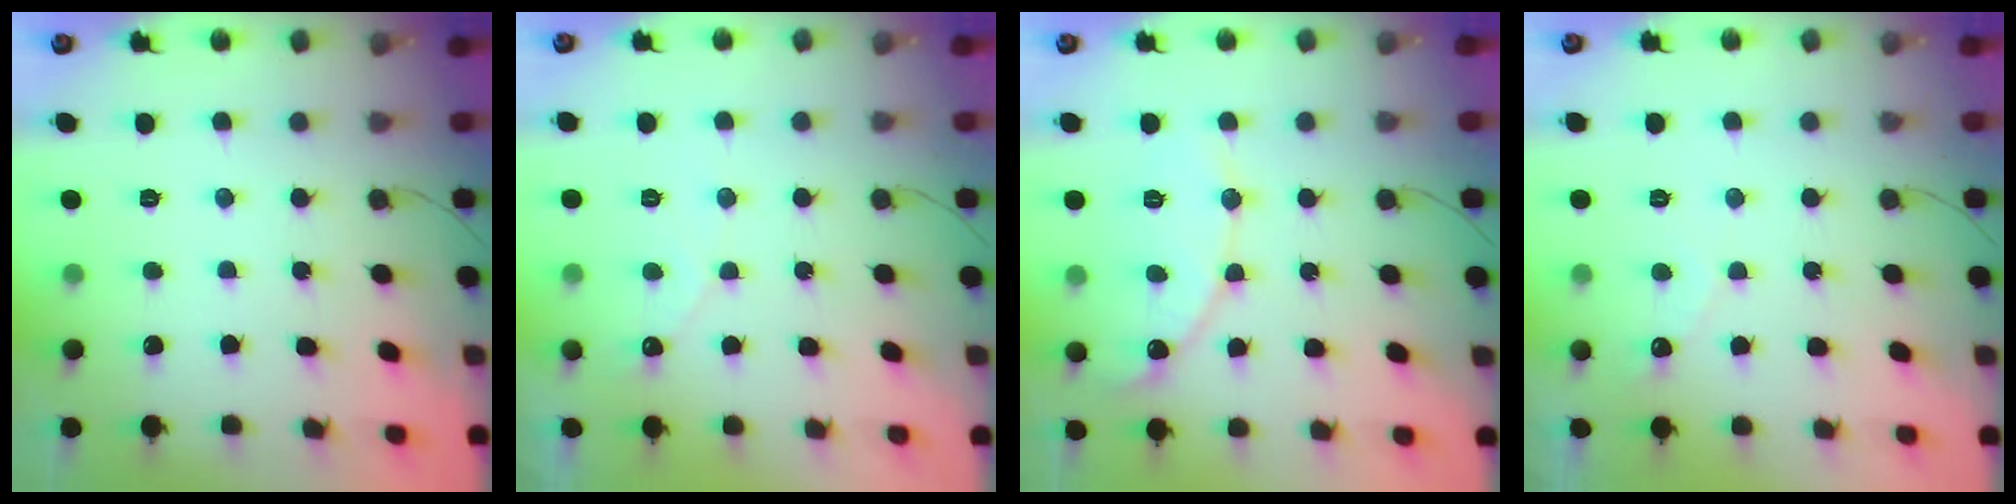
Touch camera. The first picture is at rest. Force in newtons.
{"total": 3.2, "press": 3.2, "slide": 0.1}
{"total": 10.6, "press": 10.5, "slide": 0.8}
{"total": 2.6, "press": 2.6, "slide": 0.1}